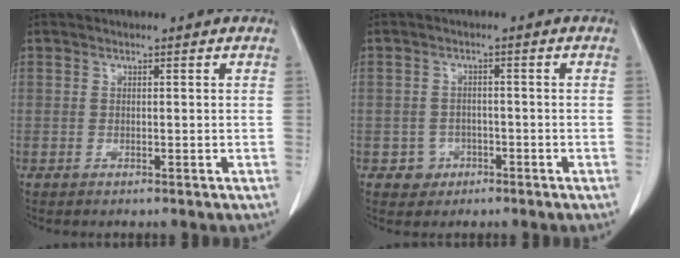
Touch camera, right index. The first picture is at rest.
{"total": 2.9, "force": [-1.2, 2.6, 0.1], "torque": [0.006, 0.014, -0.015]}